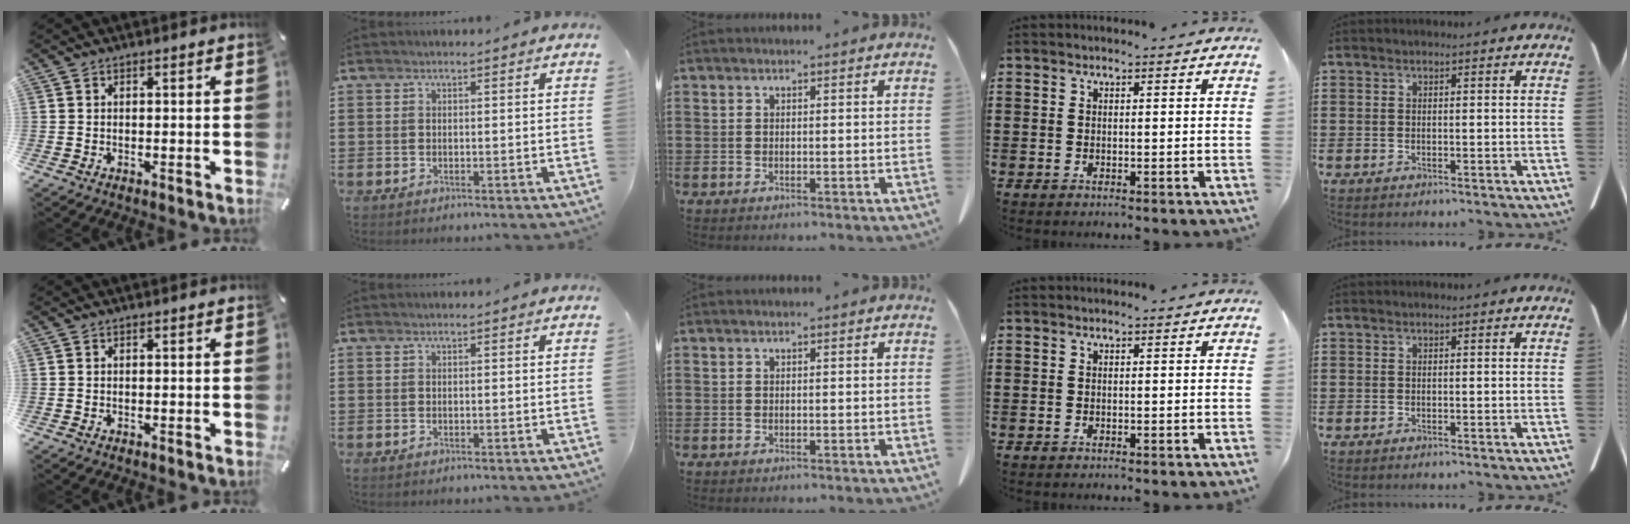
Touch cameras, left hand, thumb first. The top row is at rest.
{}